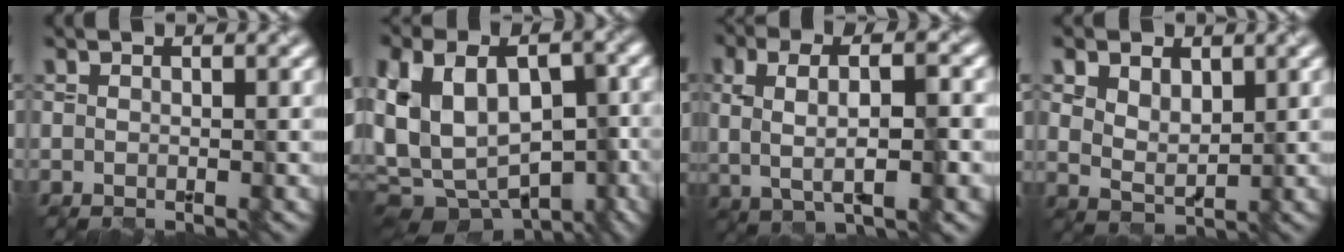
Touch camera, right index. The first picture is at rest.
{"total": 14.4, "force": [-5.5, 9.9, 8.9], "torque": [-0.182, -0.007, -0.046]}
{"total": 4.8, "force": [-0.3, 1.6, 4.6], "torque": [-0.091, -0.006, 0.004]}
{"total": 2.4, "force": [1.2, 1.6, 1.4], "torque": [-0.038, -0.006, 0.035]}